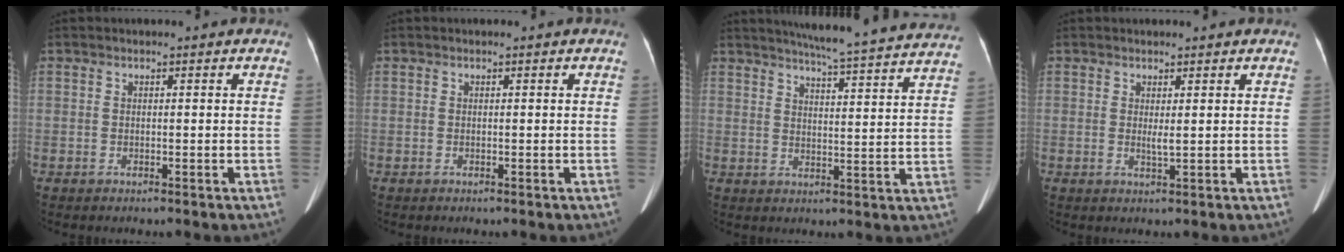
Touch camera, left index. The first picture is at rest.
{"total": 0.0}
{"total": 22.7, "force": [20.9, 0.0, 8.7], "torque": [-0.131, -0.037, 0.251]}
{"total": 1.3, "force": [0.4, 0.1, 1.3], "torque": [-0.029, -0.005, 0.009]}